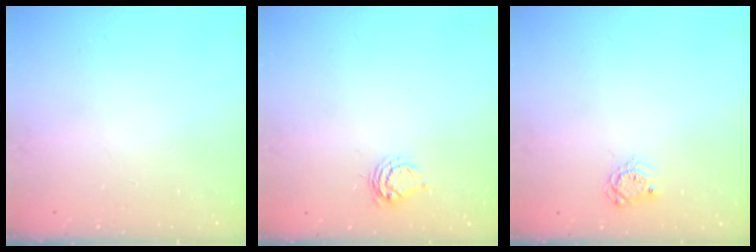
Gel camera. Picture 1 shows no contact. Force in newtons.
{"total": 4.9, "press": 4.8, "slide": 0.7}
{"total": 5.0, "press": 4.9, "slide": 0.5}